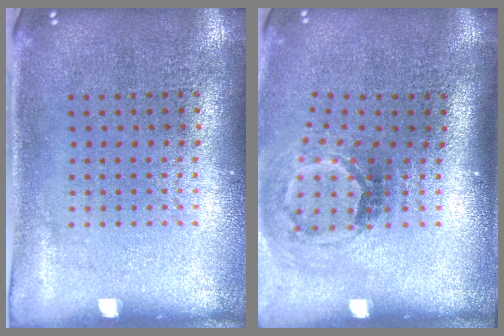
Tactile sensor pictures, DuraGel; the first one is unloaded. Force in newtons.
{"total": 1.8, "press": 1.1, "slide": 1.4}